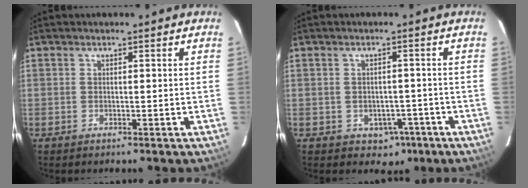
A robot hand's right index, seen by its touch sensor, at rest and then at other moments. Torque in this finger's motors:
{"motor_torque": [0.50, -0.48, 0.10, 0.00]}